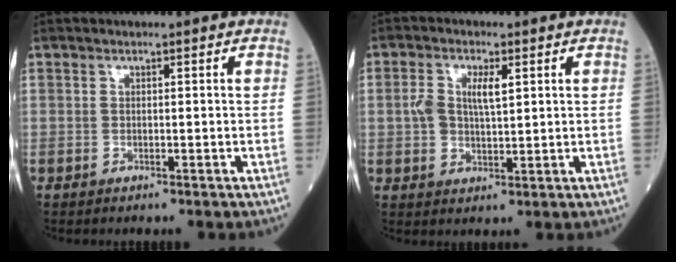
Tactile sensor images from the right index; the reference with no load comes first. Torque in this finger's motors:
{"motor_torque": [0.02, 0.04, 0.09, 0.07]}